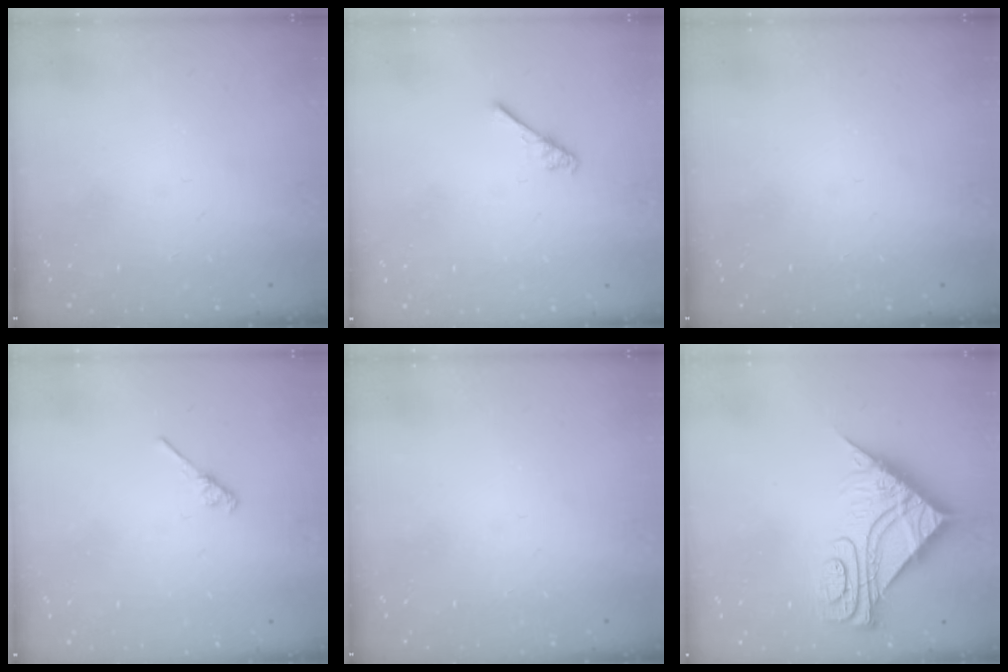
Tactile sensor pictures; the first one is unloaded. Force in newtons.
{"total": 2.9, "press": 2.9, "slide": 0.4}
{"total": 0.0}
{"total": 2.7, "press": 2.7, "slide": 0.4}
{"total": 0.0}
{"total": 11.6, "press": 11.5, "slide": 1.1}